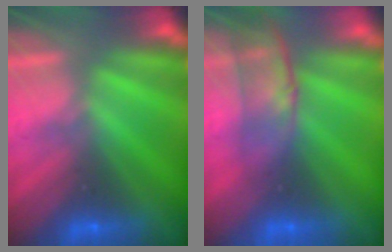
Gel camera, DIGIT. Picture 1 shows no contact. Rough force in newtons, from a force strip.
{"total": 3.1}